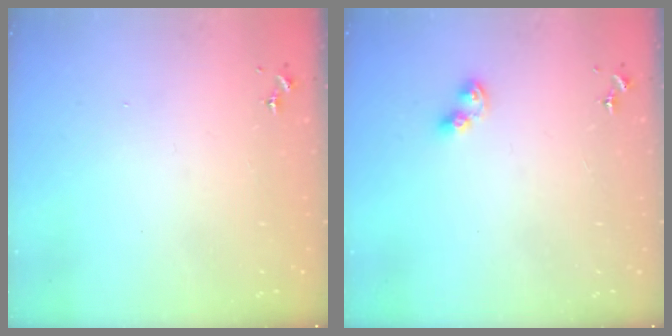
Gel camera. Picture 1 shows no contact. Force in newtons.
{"total": 5.2, "press": 5.1, "slide": 0.5}